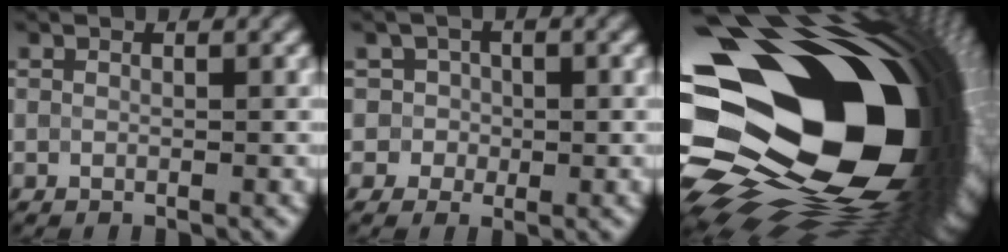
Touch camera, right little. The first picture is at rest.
{"total": 1.9, "force": [-0.1, 1.9, 0.0], "torque": [0.024, 0.016, -0.005]}
{"total": 21.7, "force": [0.1, 13.4, 17.1], "torque": [-0.292, -0.026, -0.007]}